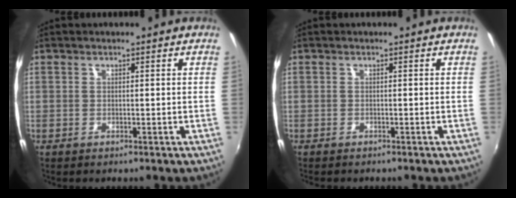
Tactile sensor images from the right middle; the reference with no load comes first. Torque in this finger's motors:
{"motor_torque": [0.44, -0.46, 0.01, 0.01]}